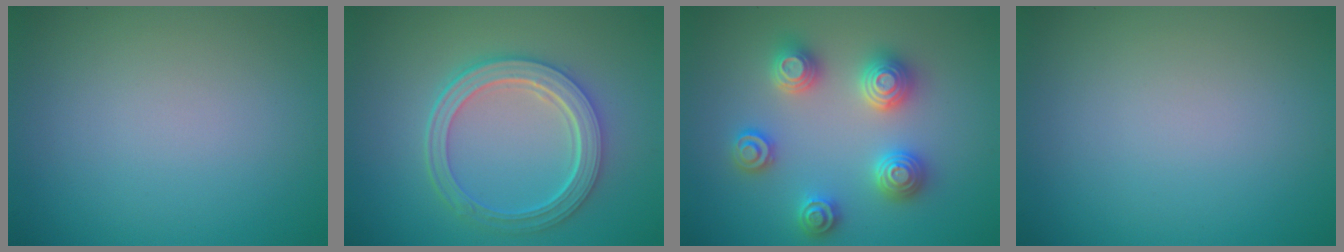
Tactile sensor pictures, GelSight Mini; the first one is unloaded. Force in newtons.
{"total": 5.7, "press": 4.3, "slide": 3.7}
{"total": 4.7, "press": 4.7, "slide": 0.6}
{"total": 0.0}